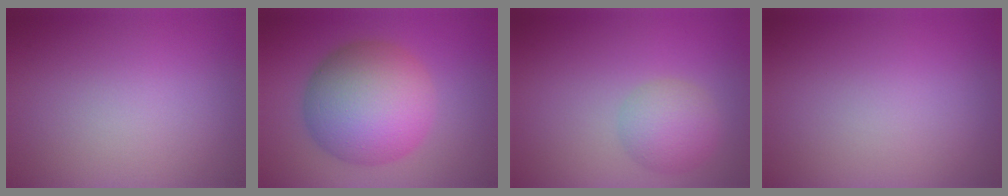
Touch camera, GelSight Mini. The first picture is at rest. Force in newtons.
{"total": 10.0, "press": 10.0, "slide": 0.1}
{"total": 3.4, "press": 3.4, "slide": 0.1}
{"total": 0.0}